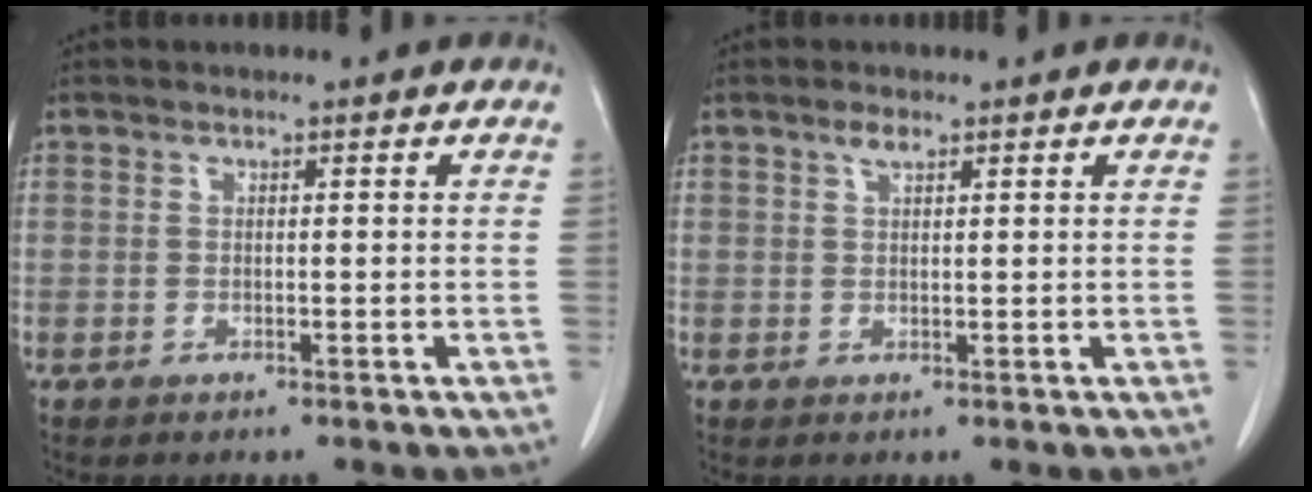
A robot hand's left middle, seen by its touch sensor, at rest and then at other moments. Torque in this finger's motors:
{"motor_torque": [0.61, -0.41, 0.03, 0.02]}